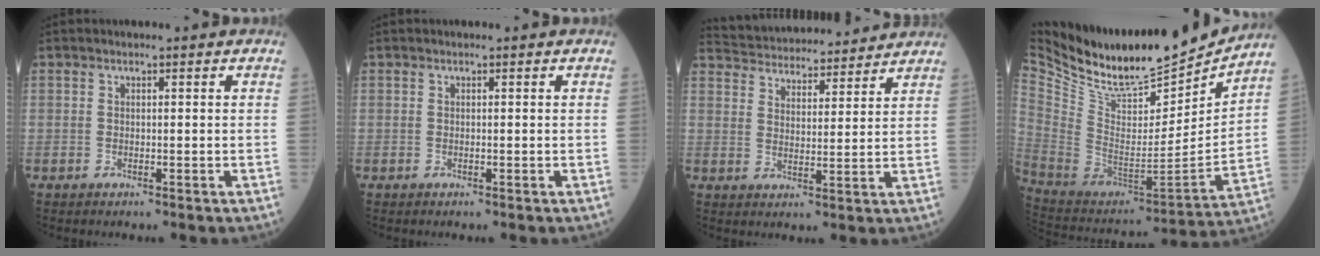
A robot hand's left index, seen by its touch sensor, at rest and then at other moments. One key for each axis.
{"total": 0.0}
{"total": 16.6, "fx": 15.8, "fy": 3.0, "fz": 4.1, "tx": -0.070, "ty": 0.032, "tz": 0.231}
{"total": 23.2, "fx": 20.4, "fy": 5.4, "fz": 9.7, "tx": -0.192, "ty": -0.034, "tz": 0.342}